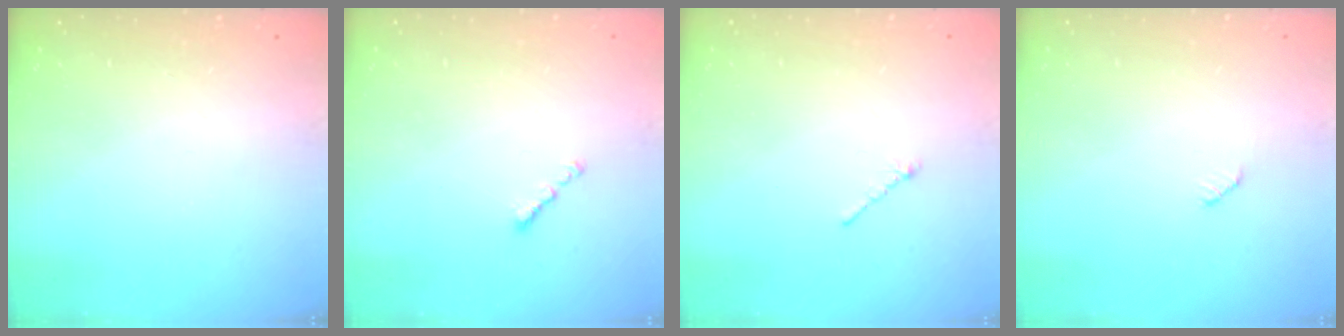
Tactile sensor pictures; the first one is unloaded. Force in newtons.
{"total": 1.1, "press": 1.0, "slide": 0.4}
{"total": 0.8, "press": 0.7, "slide": 0.4}
{"total": 2.5, "press": 2.5, "slide": 0.4}